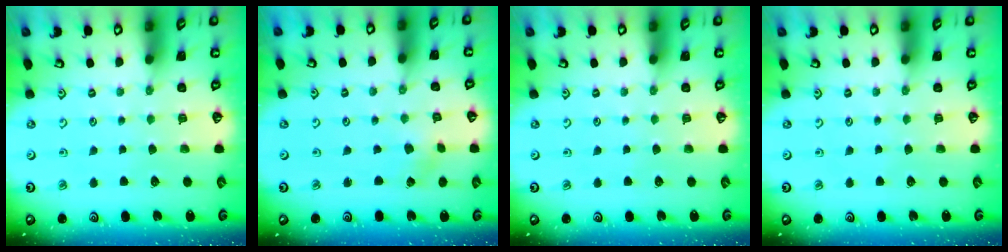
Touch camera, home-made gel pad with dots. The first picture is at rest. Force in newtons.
{"total": 0.7, "press": 0.7, "slide": 0.0}
{"total": 0.0}
{"total": 0.0}